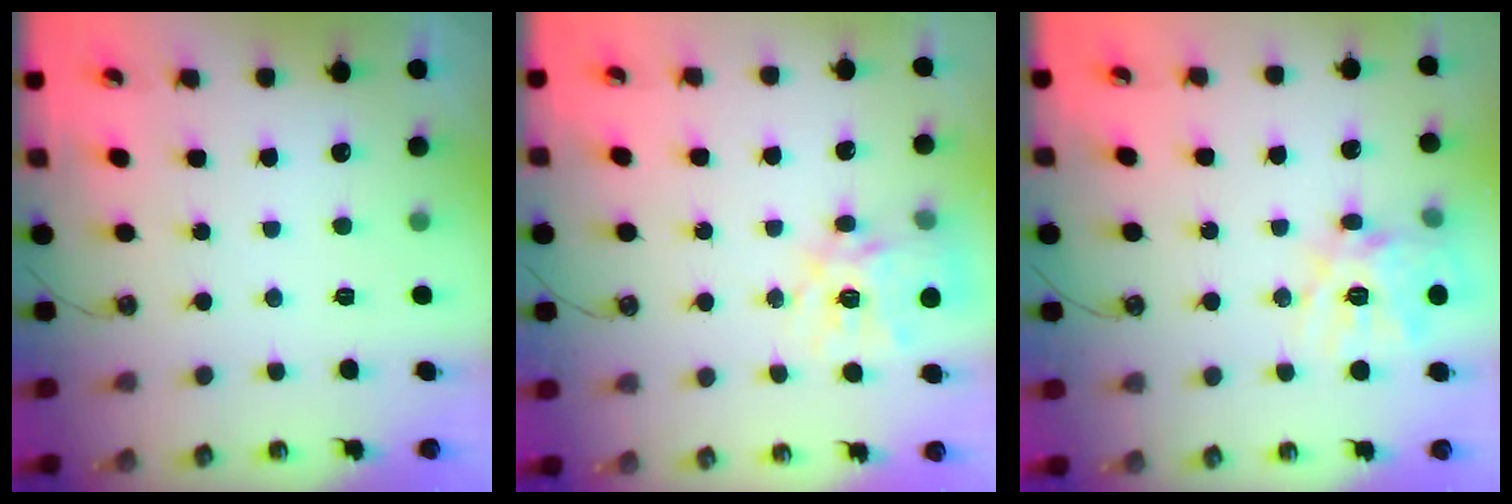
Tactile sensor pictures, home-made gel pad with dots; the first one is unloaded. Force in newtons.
{"total": 15.5, "press": 15.4, "slide": 1.4}
{"total": 15.7, "press": 15.6, "slide": 1.7}